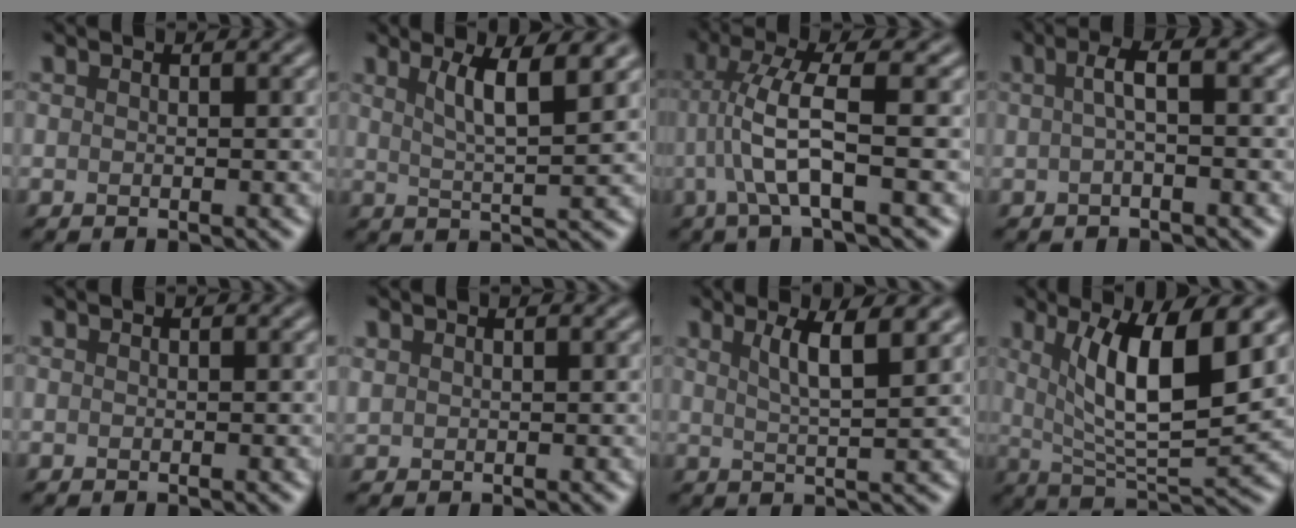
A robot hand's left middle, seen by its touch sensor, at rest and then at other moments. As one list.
[{"total": 4.6, "force": [2.4, 0.9, 3.9], "torque": [-0.063, -0.003, 0.040]}, {"total": 5.0, "force": [-0.6, 0.4, 4.9], "torque": [-0.108, 0.015, -0.013]}, {"total": 2.3, "force": [0.2, 0.5, 2.3], "torque": [-0.044, 0.008, 0.001]}, {"total": 0.0}, {"total": 0.9, "force": [0.8, 0.4, 0.2], "torque": [-0.008, 0.000, 0.019]}, {"total": 4.1, "force": [2.1, 0.9, 3.4], "torque": [-0.051, -0.001, 0.036]}, {"total": 8.6, "force": [2.7, 2.3, 7.8], "torque": [-0.132, -0.014, 0.052]}]